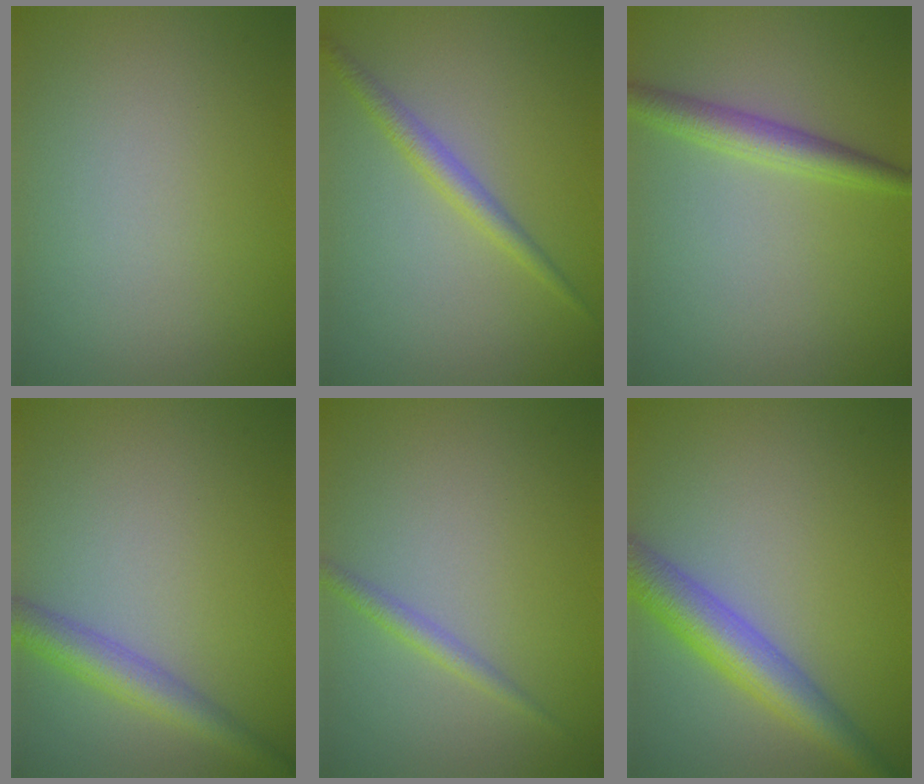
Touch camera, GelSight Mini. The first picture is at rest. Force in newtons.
{"total": 2.0, "press": 2.0, "slide": 0.0}
{"total": 2.7, "press": 2.7, "slide": 0.1}
{"total": 3.4, "press": 3.4, "slide": 0.1}
{"total": 1.4, "press": 1.4, "slide": 0.0}
{"total": 5.2, "press": 5.2, "slide": 0.1}